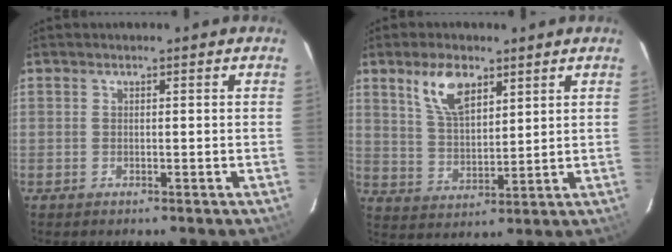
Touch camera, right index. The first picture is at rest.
{"total": 9.0, "force": [5.2, 4.2, 6.0], "torque": [-0.112, 0.011, 0.106]}